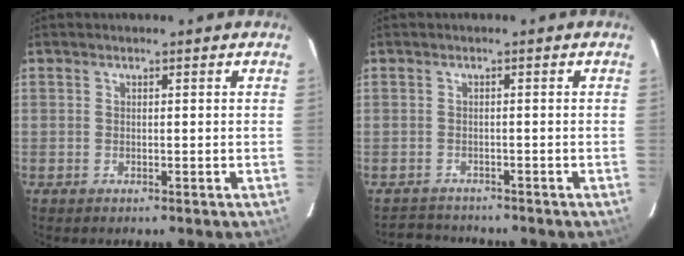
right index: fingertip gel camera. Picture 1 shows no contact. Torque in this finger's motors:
{"motor_torque": [-0.45, 0.00, -1.05, -0.21]}